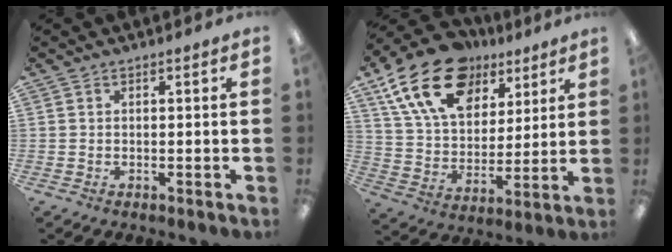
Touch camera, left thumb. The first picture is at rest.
{"total": 21.1, "force": [12.2, 13.0, 11.3], "torque": [-0.206, -0.044, 0.225]}